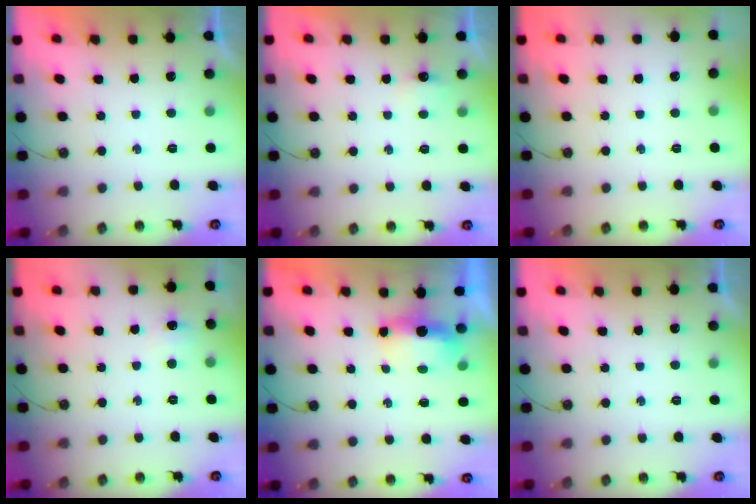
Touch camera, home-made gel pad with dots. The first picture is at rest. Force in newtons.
{"total": 2.7, "press": 2.6, "slide": 0.4}
{"total": 0.0}
{"total": 5.0, "press": 5.0, "slide": 0.6}
{"total": 5.4, "press": 5.4, "slide": 0.7}
{"total": 0.0}